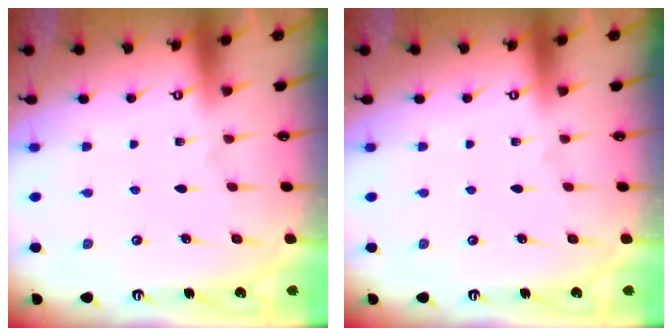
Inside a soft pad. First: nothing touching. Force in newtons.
{"total": 0.0}